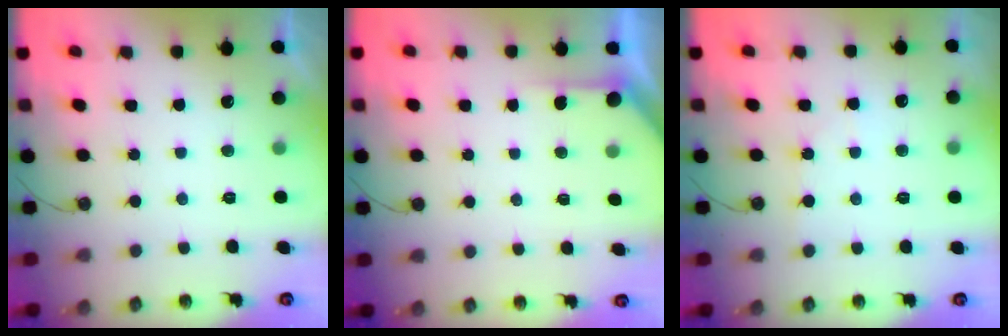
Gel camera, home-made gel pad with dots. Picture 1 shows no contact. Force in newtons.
{"total": 2.3, "press": 2.3, "slide": 0.2}
{"total": 3.2, "press": 3.2, "slide": 0.4}